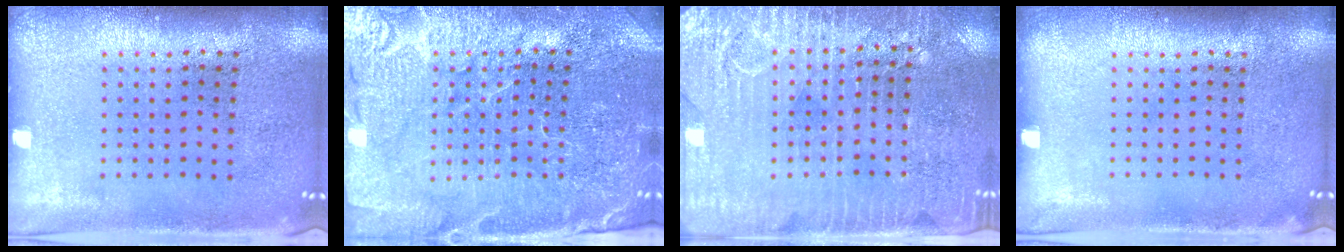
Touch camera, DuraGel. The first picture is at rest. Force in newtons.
{"total": 4.2, "press": 4.0, "slide": 1.1}
{"total": 3.5, "press": 3.1, "slide": 1.4}
{"total": 0.0}